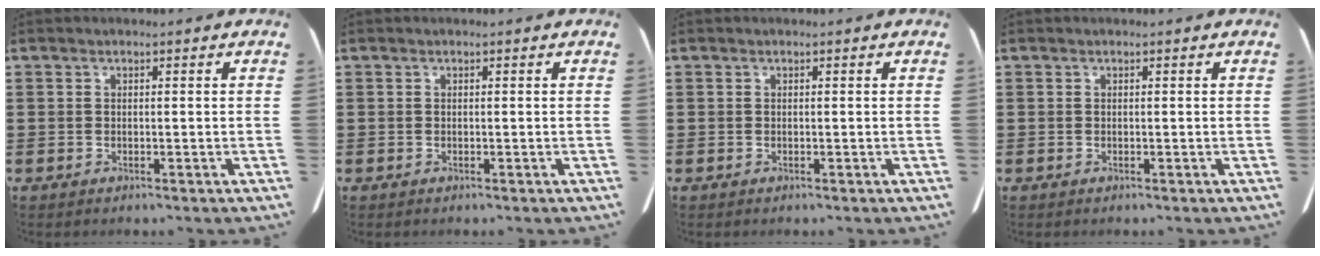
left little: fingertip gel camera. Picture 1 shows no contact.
{"total": 0.0}
{"total": 0.0}
{"total": 0.0}